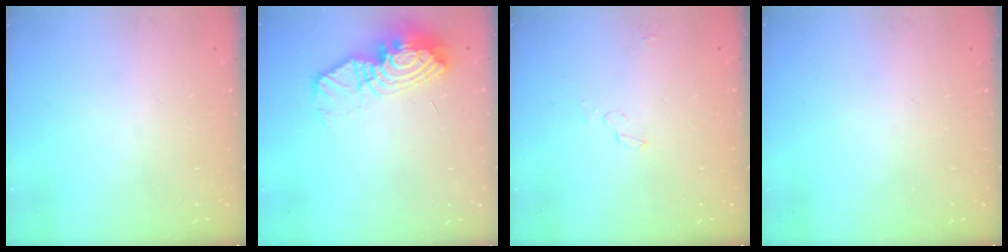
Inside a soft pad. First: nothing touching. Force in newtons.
{"total": 14.0, "press": 13.9, "slide": 1.3}
{"total": 3.4, "press": 3.2, "slide": 1.2}
{"total": 0.0}